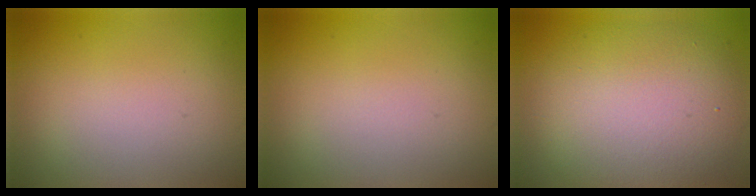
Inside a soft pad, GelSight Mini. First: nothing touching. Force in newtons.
{"total": 0.0}
{"total": 9.3, "press": 9.3, "slide": 0.8}